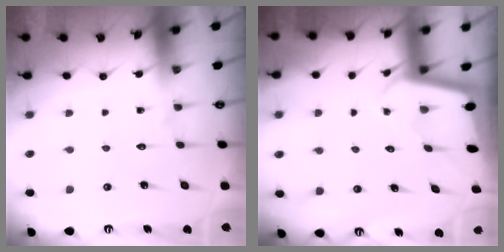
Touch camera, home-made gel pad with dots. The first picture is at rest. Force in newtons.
{"total": 1.9, "press": 1.9, "slide": 0.0}